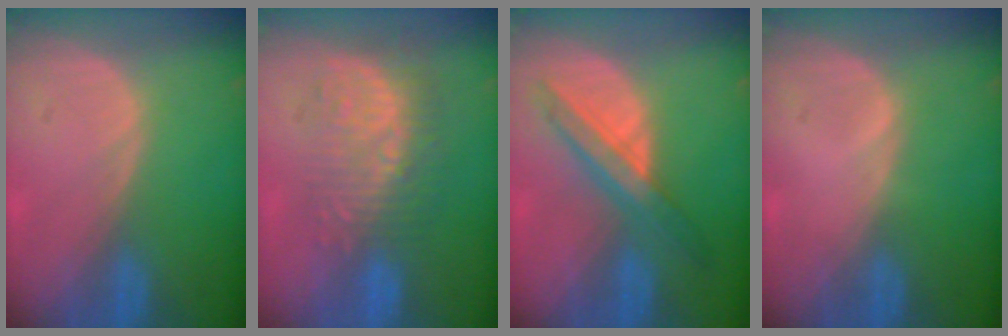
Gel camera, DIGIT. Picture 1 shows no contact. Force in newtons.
{"total": 10.0, "press": 8.7, "slide": 4.9}
{"total": 6.3, "press": 6.3, "slide": 0.3}
{"total": 0.5, "press": 0.1, "slide": 0.5}